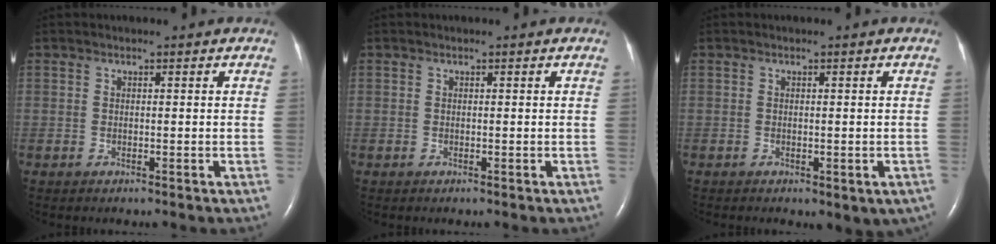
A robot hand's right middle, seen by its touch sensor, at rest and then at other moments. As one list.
[{"total": 0.0}, {"total": 3.0, "force": [-1.3, 1.5, 2.2], "torque": [-0.021, -0.004, -0.011]}]